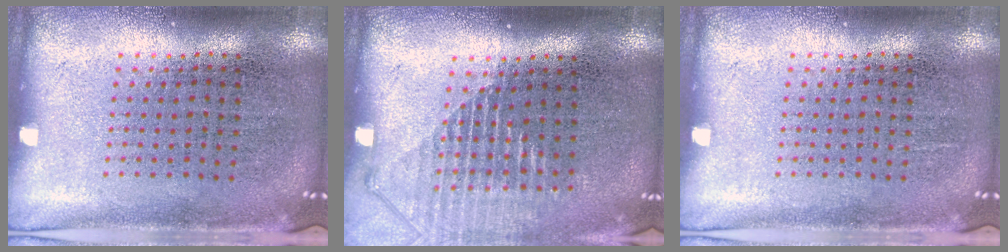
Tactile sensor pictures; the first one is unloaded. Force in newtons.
{"total": 1.4, "press": 1.3, "slide": 0.6}
{"total": 0.0}